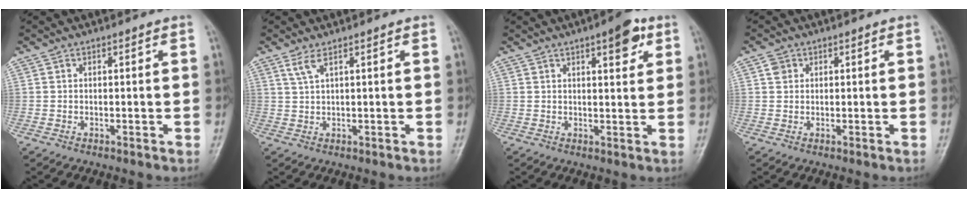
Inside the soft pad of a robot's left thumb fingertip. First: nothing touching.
{"total": 2.3, "force": [1.4, 0.3, 1.8], "torque": [-0.046, 0.001, 0.036]}
{"total": 6.1, "force": [3.2, 2.1, 4.7], "torque": [-0.048, -0.011, 0.037]}
{"total": 1.7, "force": [0.7, 1.5, 0.5], "torque": [0.000, 0.000, 0.007]}